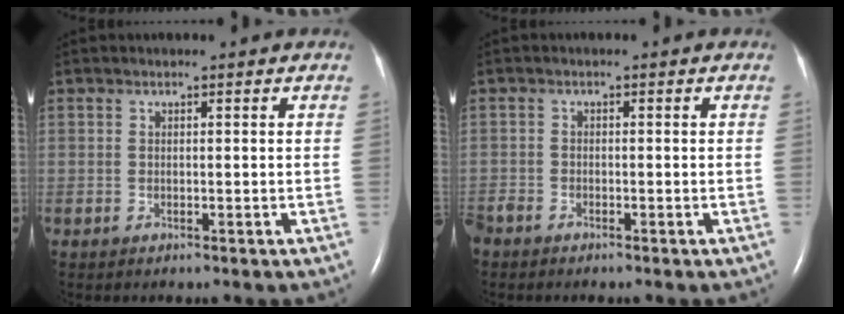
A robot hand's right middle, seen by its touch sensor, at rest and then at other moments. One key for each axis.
{"total": 2.3, "fx": -2.0, "fy": 0.8, "fz": 0.6, "tx": -0.016, "ty": -0.003, "tz": -0.037}